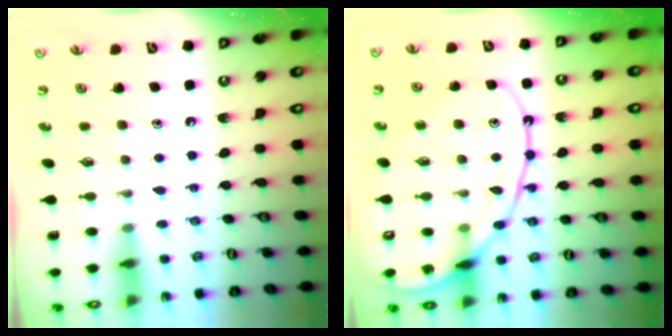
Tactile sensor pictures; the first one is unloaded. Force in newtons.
{"total": 15.4, "press": 15.4, "slide": 1.4}